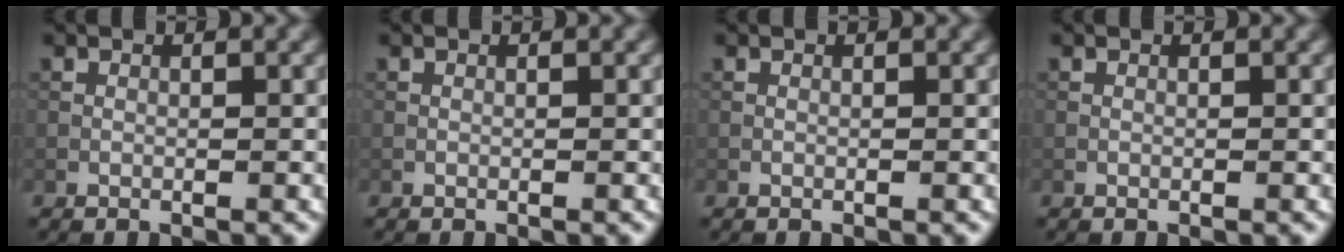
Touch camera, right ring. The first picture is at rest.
{"total": 0.0}
{"total": 0.0}
{"total": 0.0}